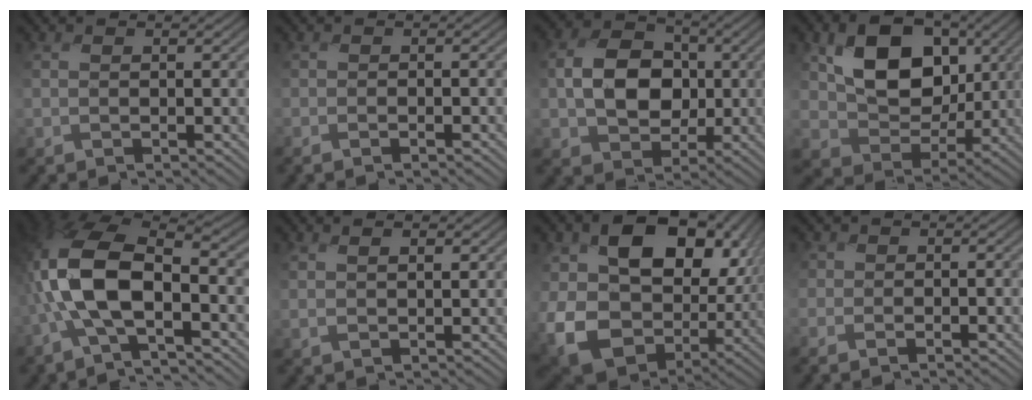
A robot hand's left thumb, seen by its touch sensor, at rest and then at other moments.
{"total": 0.7, "force": [-0.7, 0.2, 0.1], "torque": [0.002, 0.001, -0.013]}
{"total": 8.9, "force": [-0.6, 6.9, 5.6], "torque": [-0.115, 0.005, -0.024]}
{"total": 10.2, "force": [2.2, 7.9, 6.1], "torque": [-0.124, -0.012, 0.029]}
{"total": 11.2, "force": [-2.9, 4.8, 9.7], "torque": [-0.225, 0.008, -0.074]}
{"total": 2.2, "force": [1.2, 0.6, 1.7], "torque": [-0.027, 0.000, 0.021]}
{"total": 19.3, "force": [1.0, 14.2, 13.1], "torque": [-0.269, -0.023, 0.043]}
{"total": 1.1, "force": [-0.4, 0.7, -0.6], "torque": [0.016, -0.003, -0.012]}